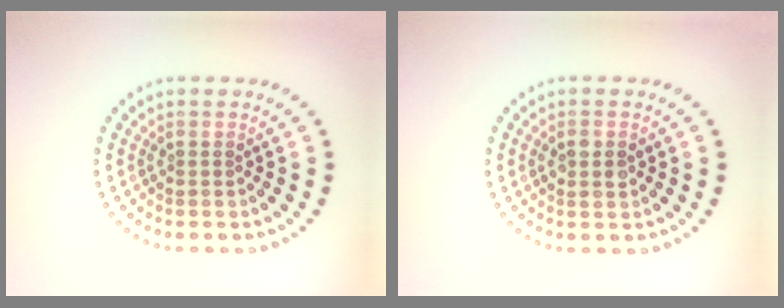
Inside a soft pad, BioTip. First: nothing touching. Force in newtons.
{"total": 1.5, "press": 1.5, "slide": 0.2}